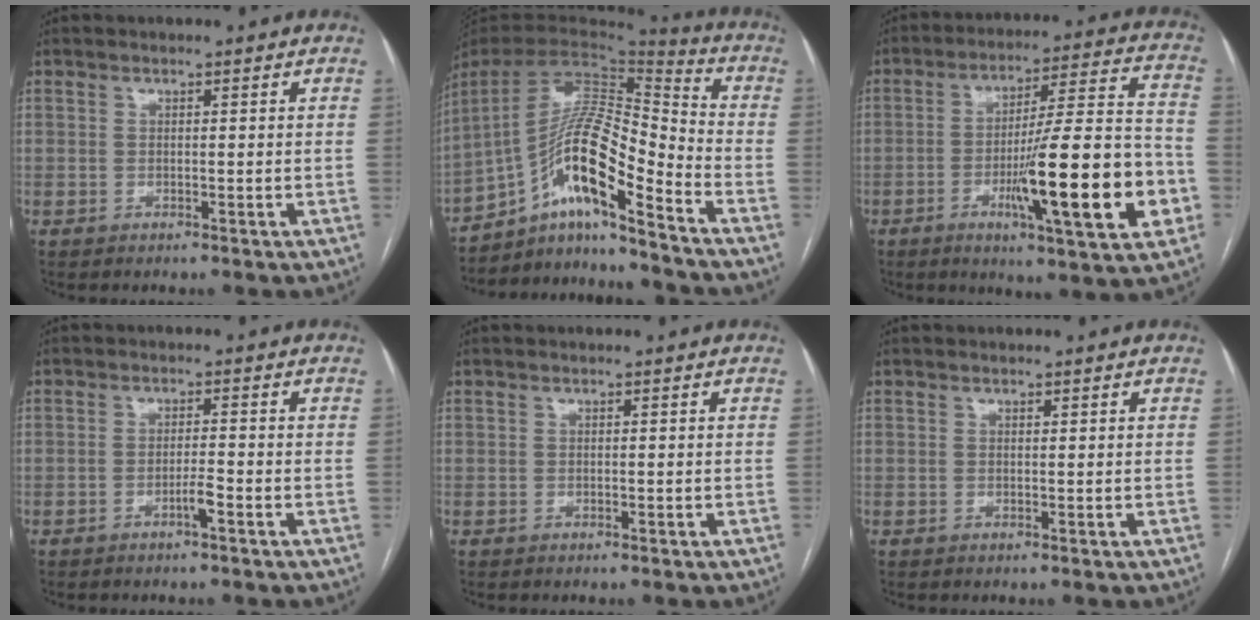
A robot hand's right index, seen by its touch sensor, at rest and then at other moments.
{"total": 16.0, "force": [-9.8, 1.6, 12.5], "torque": [-0.230, 0.021, -0.171]}
{"total": 20.8, "force": [-6.1, 1.9, 19.8], "torque": [-0.274, 0.000, -0.087]}
{"total": 2.0, "force": [-1.2, 0.0, 1.6], "torque": [-0.028, 0.000, -0.022]}
{"total": 0.0}
{"total": 0.0}